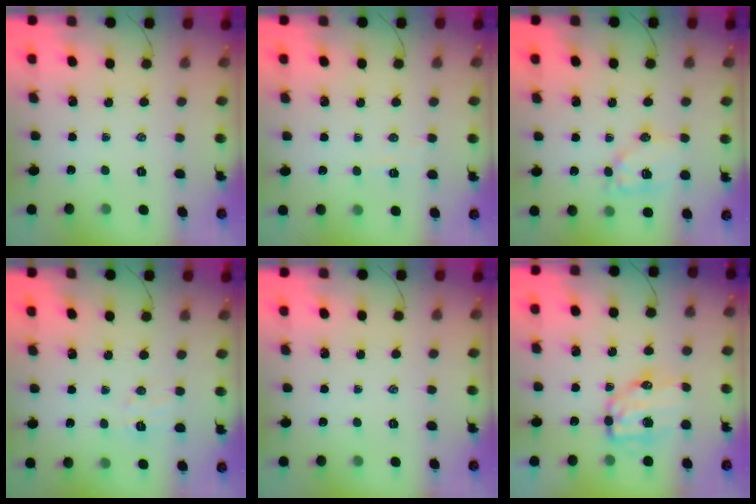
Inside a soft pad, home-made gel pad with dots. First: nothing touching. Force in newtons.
{"total": 3.1, "press": 2.9, "slide": 1.0}
{"total": 12.9, "press": 12.8, "slide": 1.8}
{"total": 4.5, "press": 4.4, "slide": 1.0}
{"total": 0.0}
{"total": 9.0, "press": 8.9, "slide": 1.7}